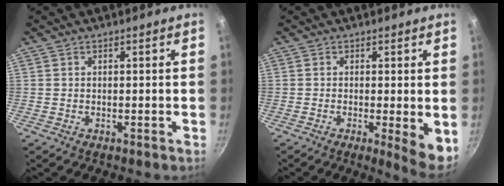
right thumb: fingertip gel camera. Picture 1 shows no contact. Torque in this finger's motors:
{"motor_torque": [-0.21, 0.44, -0.08, 0.07, 0.05]}